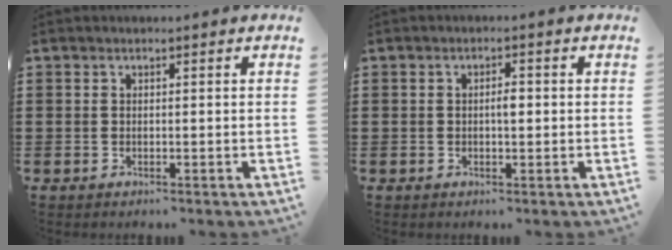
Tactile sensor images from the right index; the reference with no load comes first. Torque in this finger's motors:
{"motor_torque": [0.47, -0.15, 0.07, 0.02]}